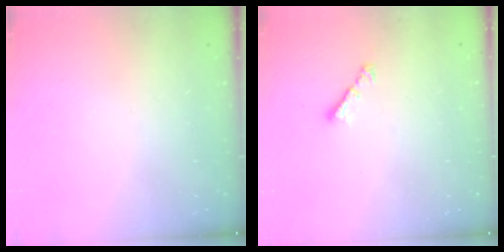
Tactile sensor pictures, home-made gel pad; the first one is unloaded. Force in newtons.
{"total": 2.8, "press": 2.8, "slide": 0.7}